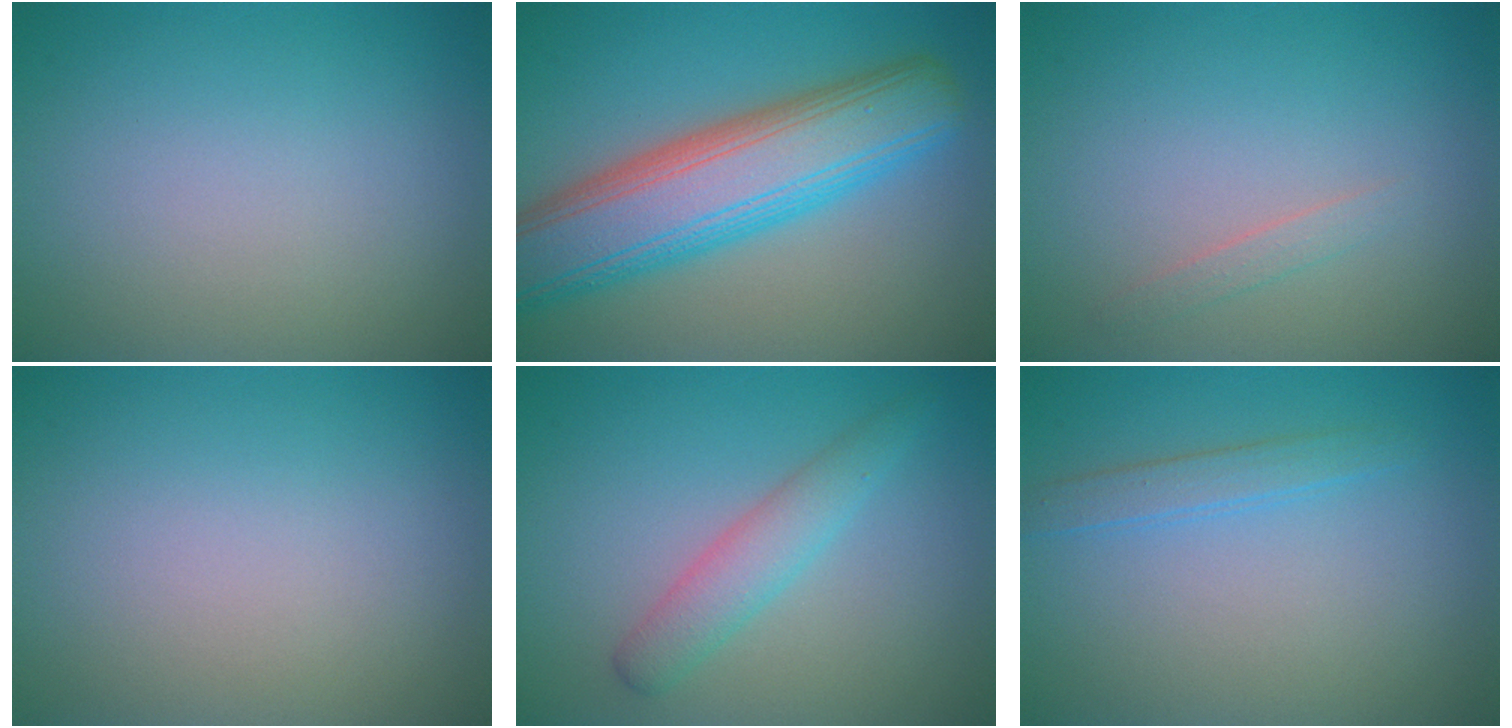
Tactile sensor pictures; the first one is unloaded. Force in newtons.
{"total": 10.2, "press": 10.2, "slide": 0.6}
{"total": 0.9, "press": 0.9, "slide": 0.0}
{"total": 0.0}
{"total": 2.8, "press": 2.7, "slide": 0.1}
{"total": 1.7, "press": 1.7, "slide": 0.1}